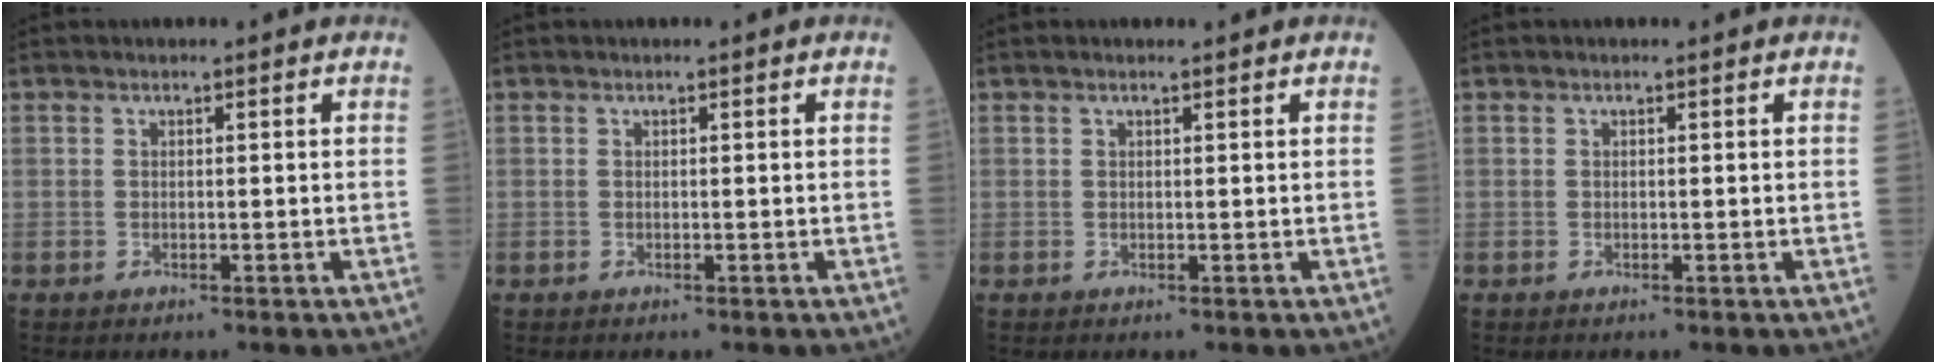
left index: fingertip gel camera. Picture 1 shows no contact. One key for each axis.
{"total": 0.0}
{"total": 0.7, "fx": 0.5, "fy": 0.0, "fz": 0.4, "tx": -0.010, "ty": 0.004, "tz": 0.009}
{"total": 0.0}